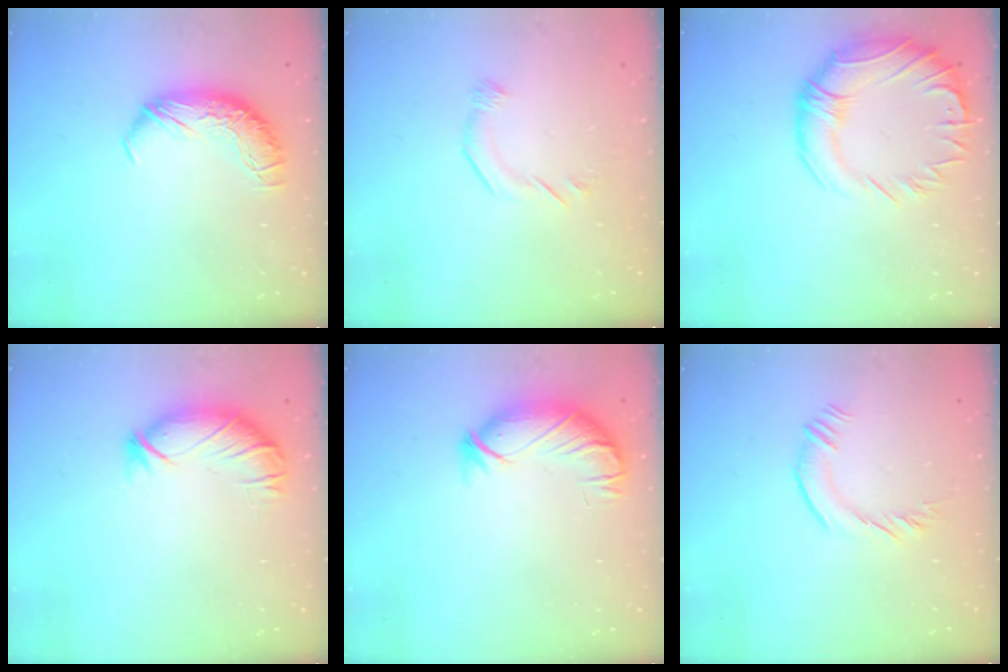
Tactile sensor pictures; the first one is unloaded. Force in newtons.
{"total": 5.7, "press": 5.6, "slide": 0.9}
{"total": 4.6, "press": 3.7, "slide": 2.8}
{"total": 2.7, "press": 2.6, "slide": 0.9}
{"total": 3.7, "press": 3.1, "slide": 2.0}
{"total": 1.7, "press": 1.4, "slide": 0.8}